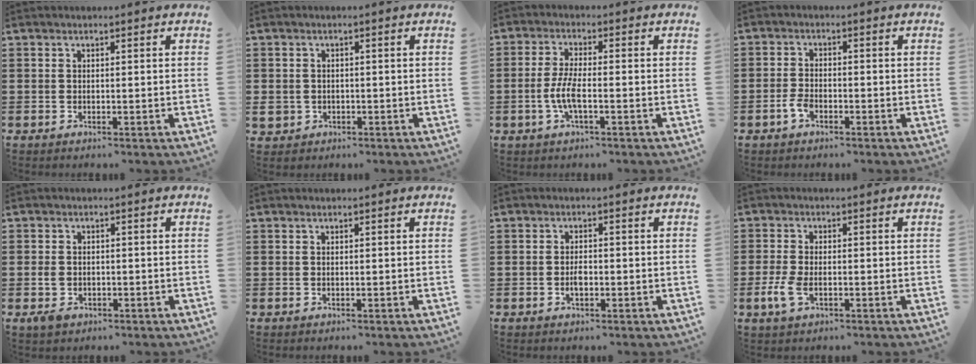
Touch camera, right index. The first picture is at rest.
{"total": 2.0, "force": [-0.8, 1.7, 0.5], "torque": [-0.016, 0.001, -0.019]}
{"total": 4.8, "force": [-1.6, 1.2, 4.3], "torque": [-0.103, -0.004, -0.038]}
{"total": 2.3, "force": [-1.4, 1.2, 1.5], "torque": [-0.036, 0.000, -0.029]}
{"total": 2.2, "force": [-0.9, 1.5, 1.3], "torque": [-0.041, -0.006, -0.022]}
{"total": 0.0}
{"total": 2.0, "force": [-0.6, 0.9, 1.7], "torque": [-0.032, 0.002, -0.011]}
{"total": 4.0, "force": [-1.2, 2.0, 3.2], "torque": [-0.085, -0.010, -0.029]}